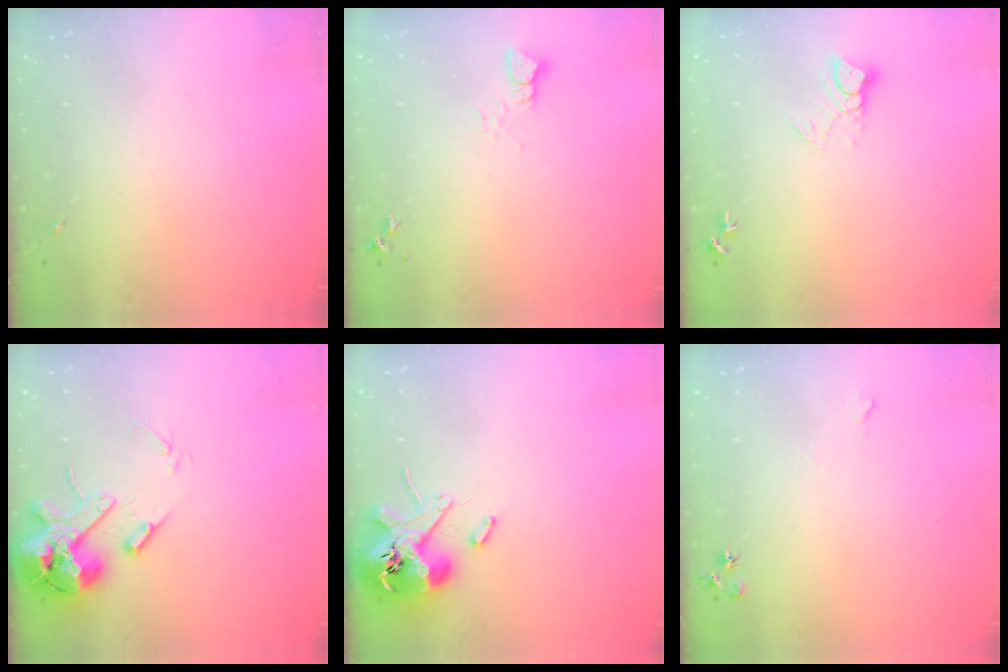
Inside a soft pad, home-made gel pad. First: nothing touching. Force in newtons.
{"total": 2.2, "press": 2.2, "slide": 0.2}
{"total": 4.3, "press": 4.3, "slide": 0.2}
{"total": 14.0, "press": 13.8, "slide": 2.4}
{"total": 11.8, "press": 11.6, "slide": 1.8}
{"total": 6.7, "press": 6.6, "slide": 1.0}